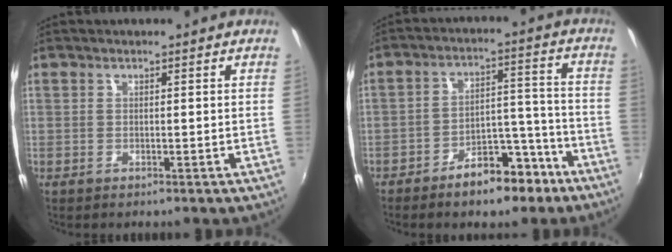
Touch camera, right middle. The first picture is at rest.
{"total": 10.4, "force": [-7.6, 4.7, 5.4], "torque": [-0.083, 0.031, -0.103]}